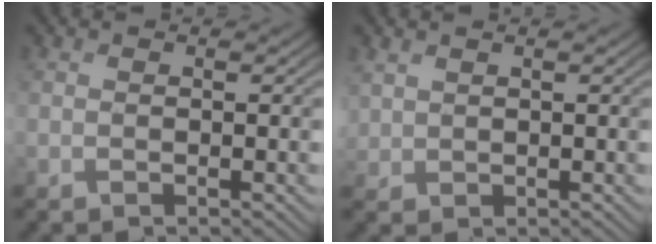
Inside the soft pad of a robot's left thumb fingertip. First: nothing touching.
{"total": 1.7, "force": [1.4, 0.9, 0.1], "torque": [-0.006, -0.001, 0.030]}